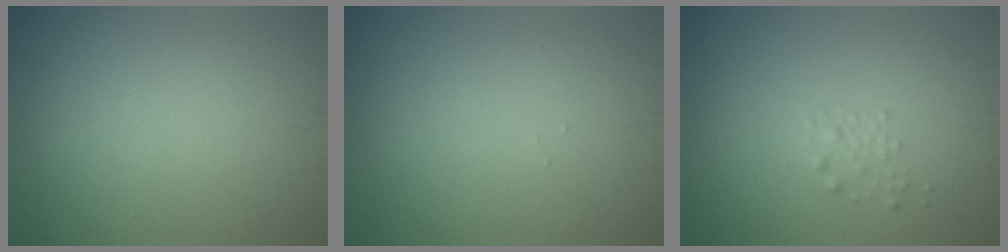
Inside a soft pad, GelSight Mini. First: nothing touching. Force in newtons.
{"total": 0.0}
{"total": 0.9, "press": 0.9, "slide": 0.0}